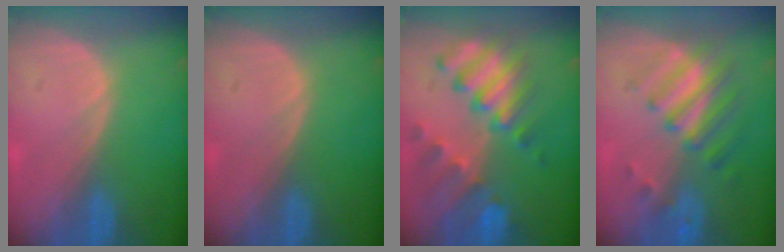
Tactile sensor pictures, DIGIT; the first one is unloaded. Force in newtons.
{"total": 0.0}
{"total": 10.4, "press": 9.0, "slide": 5.2}
{"total": 7.7, "press": 6.8, "slide": 3.6}